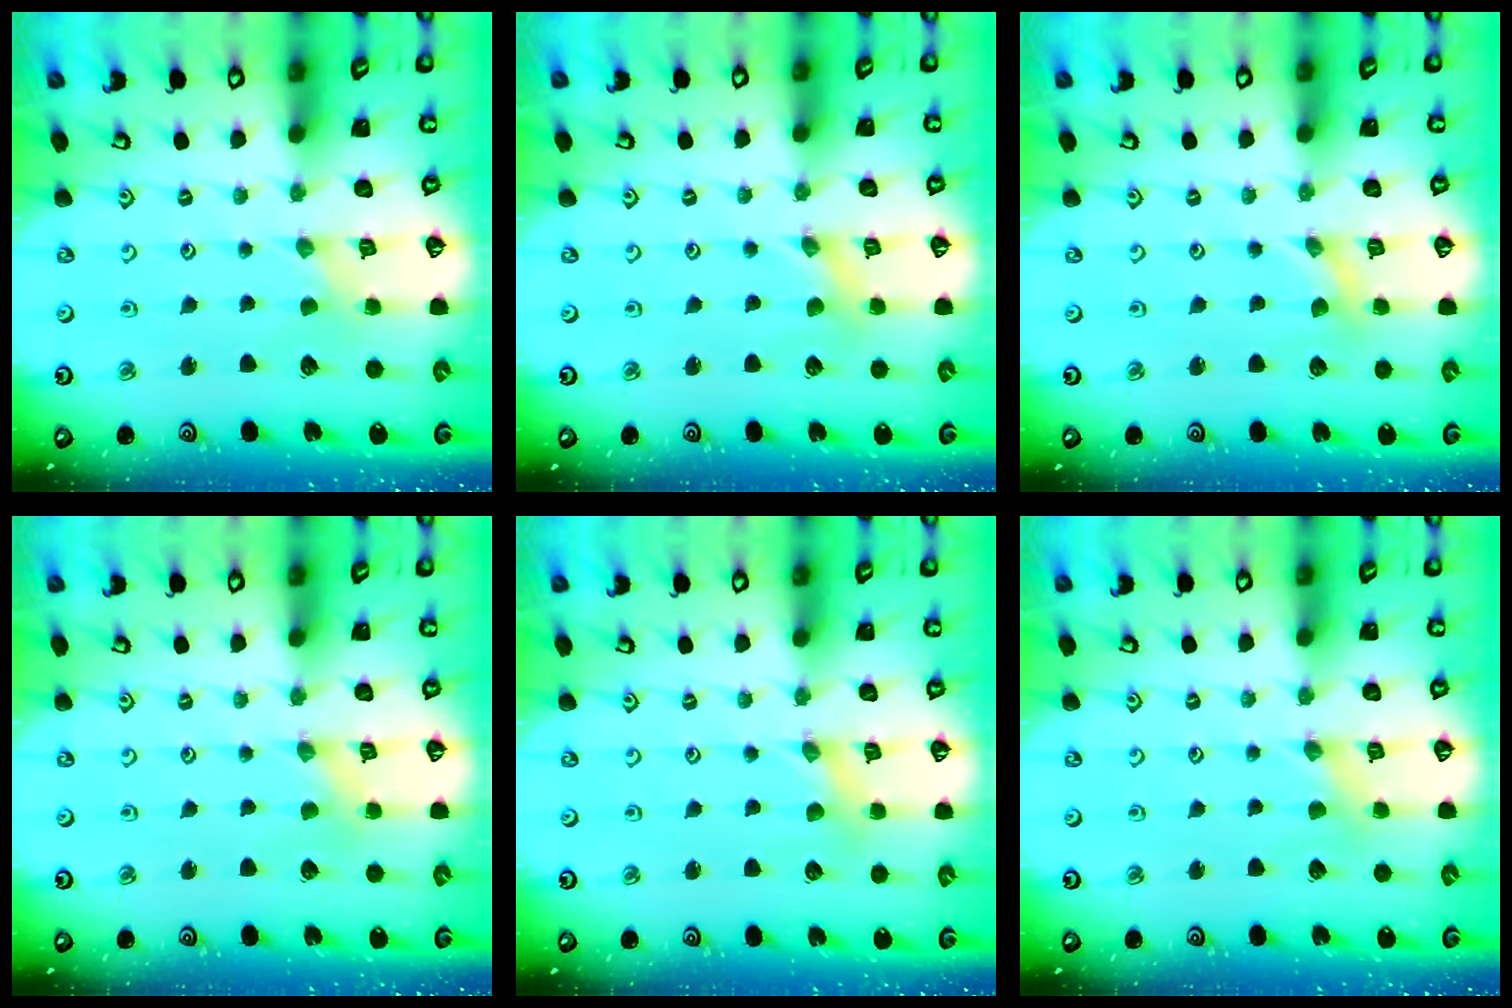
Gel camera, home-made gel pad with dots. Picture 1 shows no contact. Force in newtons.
{"total": 0.9, "press": 0.9, "slide": 0.2}
{"total": 0.0}
{"total": 0.0}
{"total": 1.4, "press": 1.4, "slide": 0.2}
{"total": 2.1, "press": 2.1, "slide": 0.4}